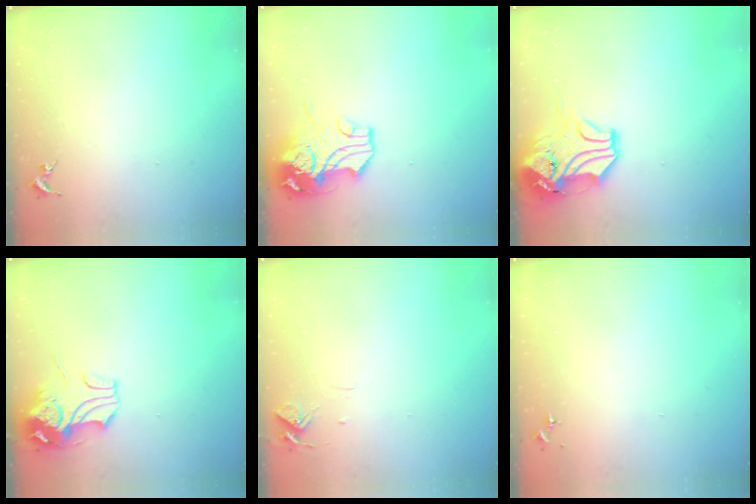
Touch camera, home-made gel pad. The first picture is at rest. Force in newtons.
{"total": 12.6, "press": 12.5, "slide": 2.1}
{"total": 13.7, "press": 13.5, "slide": 1.8}
{"total": 9.7, "press": 9.6, "slide": 1.7}
{"total": 6.2, "press": 6.2, "slide": 0.5}
{"total": 0.0}